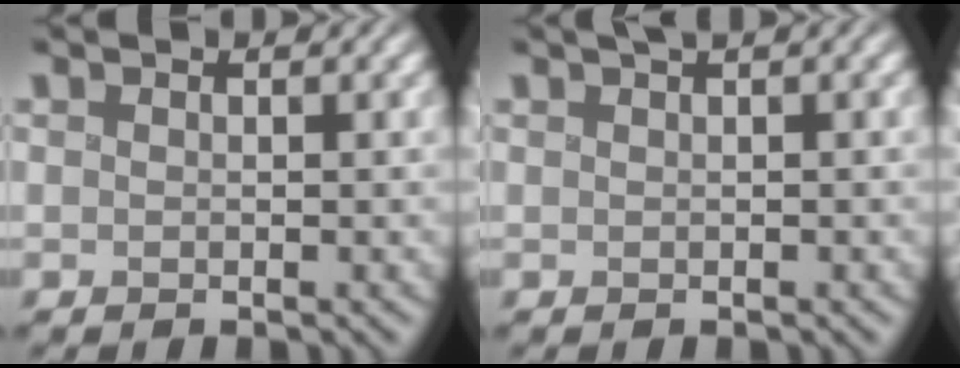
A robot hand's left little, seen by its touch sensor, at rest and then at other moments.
{"total": 1.8, "force": [1.0, 0.5, 1.4], "torque": [-0.017, 0.009, 0.015]}